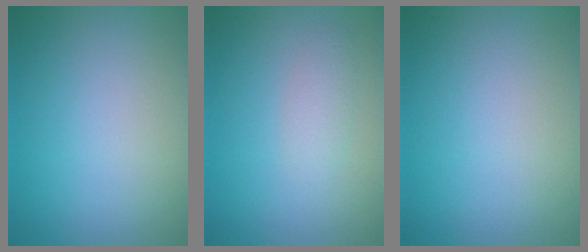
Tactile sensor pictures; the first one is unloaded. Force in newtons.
{"total": 1.4, "press": 1.4, "slide": 0.1}
{"total": 0.0}